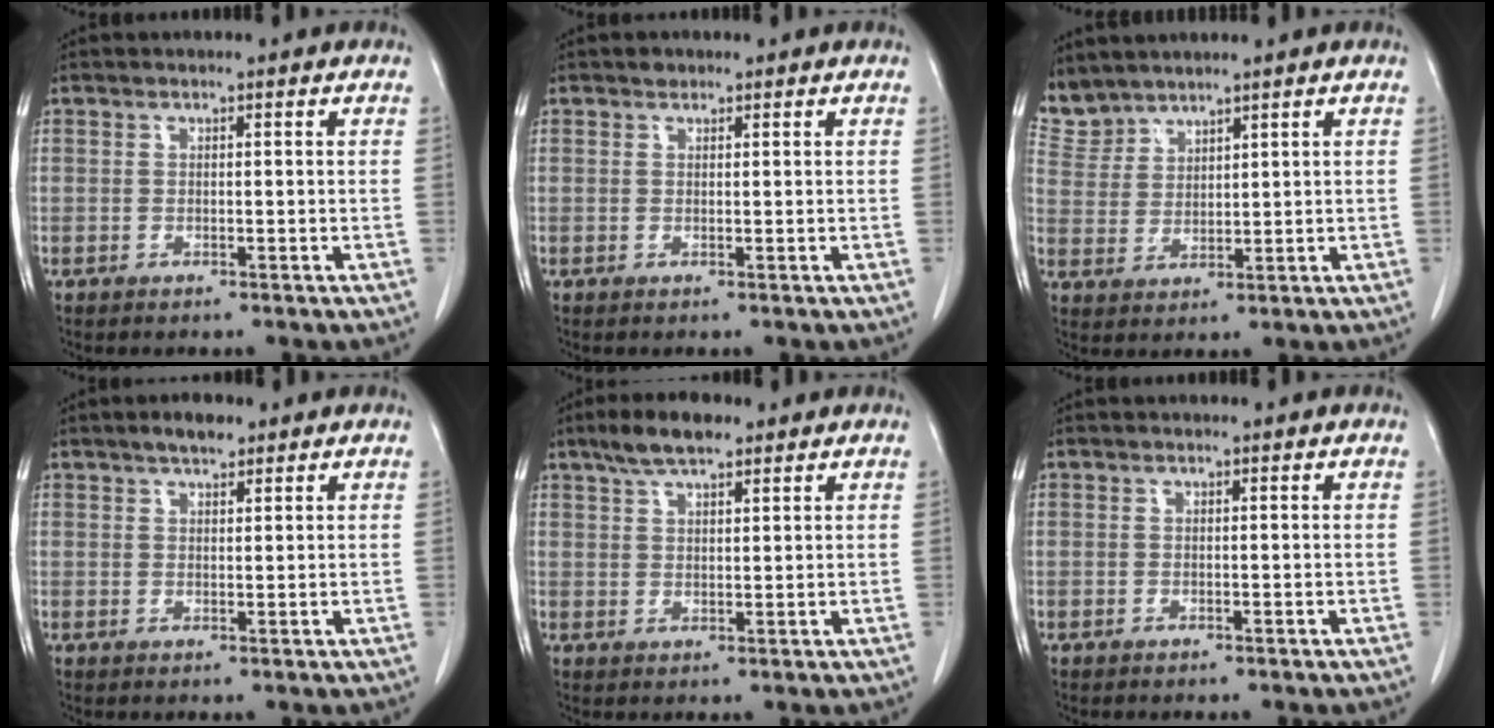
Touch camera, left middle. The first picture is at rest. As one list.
[{"total": 0.8, "force": [0.6, 0.5, 0.1], "torque": [-0.004, 0.004, 0.007]}, {"total": 4.8, "force": [4.7, 1.1, -0.5], "torque": [0.001, 0.007, 0.109]}, {"total": 2.9, "force": [2.2, 1.0, 1.6], "torque": [-0.029, 0.008, 0.035]}, {"total": 5.1, "force": [3.7, 1.7, 3.1], "torque": [-0.065, 0.015, 0.068]}, {"total": 0.0}]